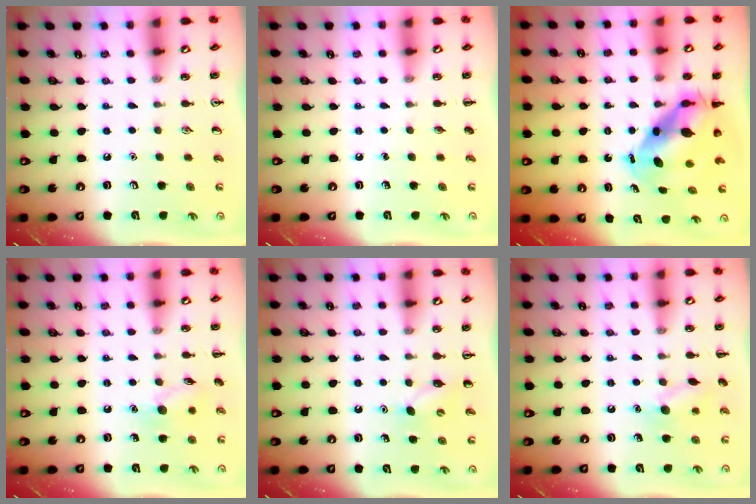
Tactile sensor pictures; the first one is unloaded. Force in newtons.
{"total": 0.0}
{"total": 8.8, "press": 8.5, "slide": 2.2}
{"total": 8.8, "press": 8.7, "slide": 1.4}
{"total": 5.2, "press": 5.0, "slide": 1.5}
{"total": 9.4, "press": 9.3, "slide": 1.5}